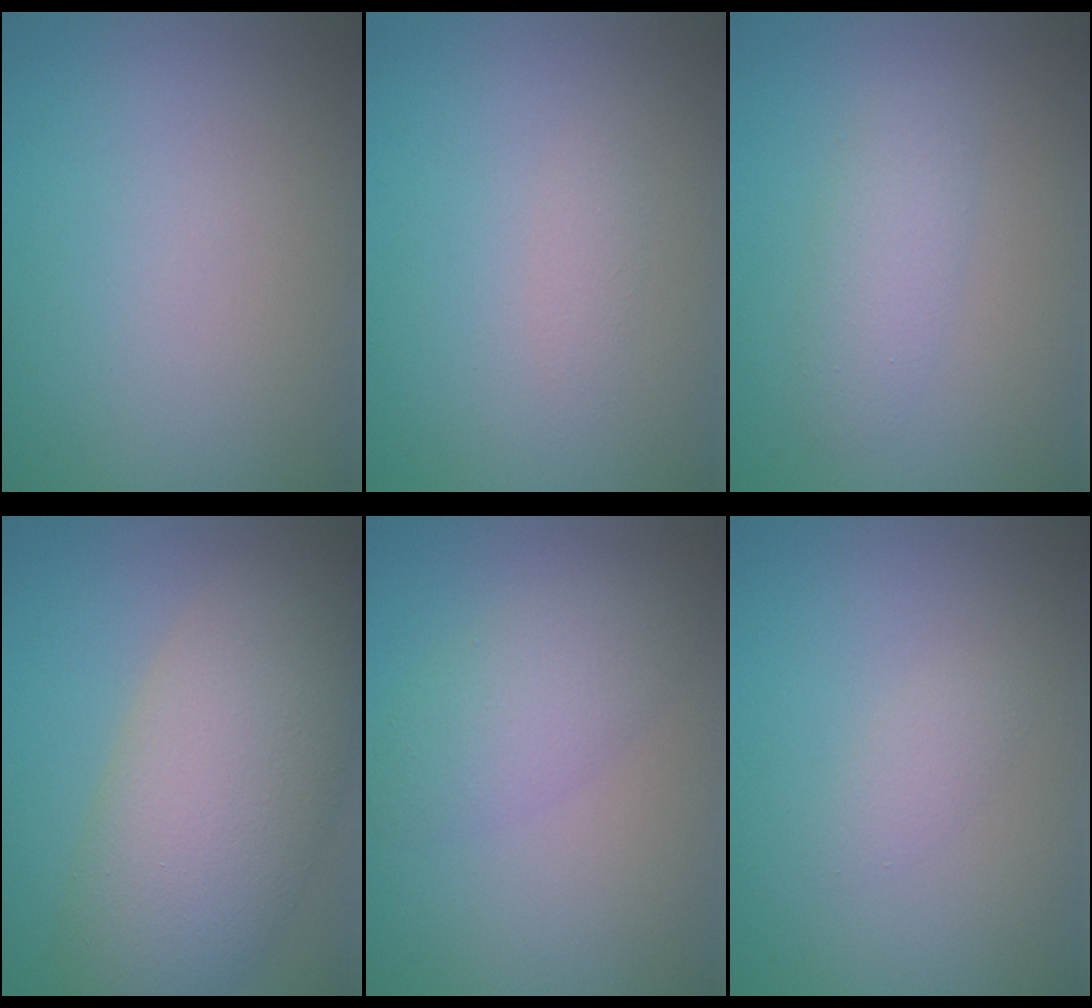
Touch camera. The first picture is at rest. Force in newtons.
{"total": 0.8, "press": 0.8, "slide": 0.0}
{"total": 2.3, "press": 2.3, "slide": 0.1}
{"total": 10.0, "press": 10.0, "slide": 0.6}
{"total": 3.3, "press": 3.3, "slide": 0.2}
{"total": 1.1, "press": 1.1, "slide": 0.1}